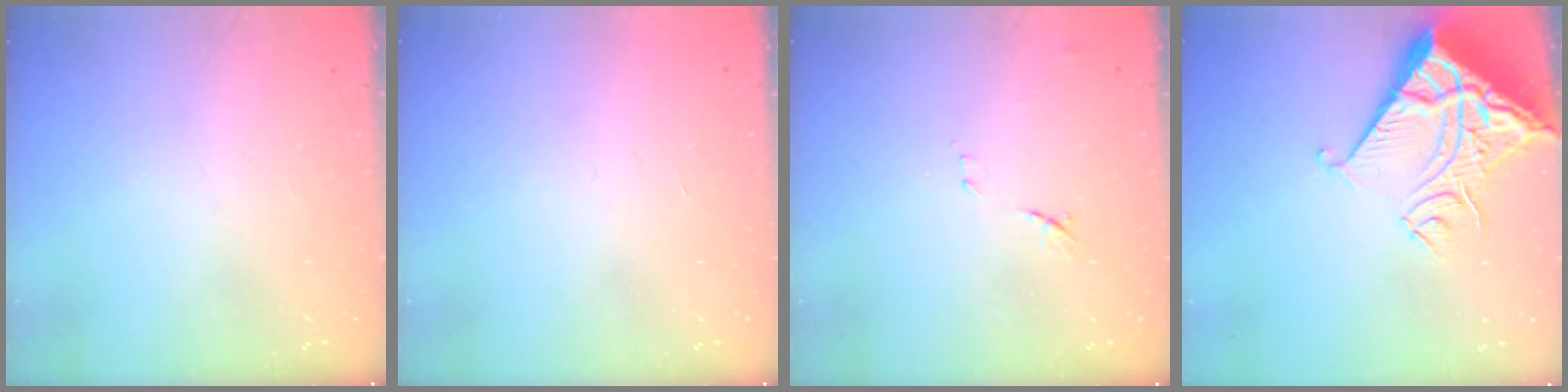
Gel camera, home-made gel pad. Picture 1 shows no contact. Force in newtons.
{"total": 1.5, "press": 1.5, "slide": 0.1}
{"total": 7.5, "press": 7.5, "slide": 0.8}
{"total": 11.2, "press": 11.1, "slide": 1.5}